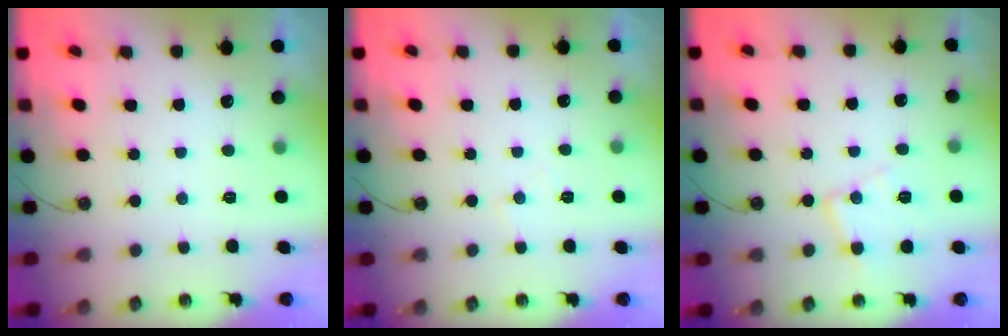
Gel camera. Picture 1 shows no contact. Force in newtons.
{"total": 4.0, "press": 3.9, "slide": 0.6}
{"total": 10.0, "press": 10.0, "slide": 0.7}